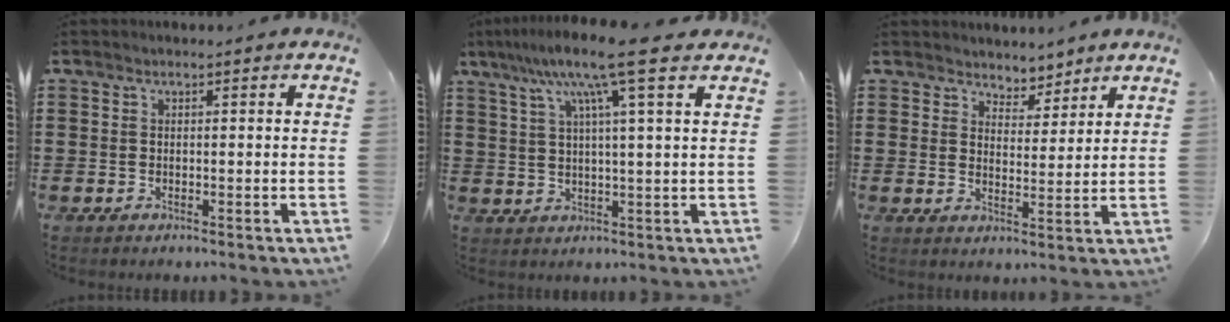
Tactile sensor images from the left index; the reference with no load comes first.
{"total": 9.8, "force": [5.9, 0.1, 7.8], "torque": [-0.160, -0.007, 0.096]}
{"total": 3.8, "force": [3.6, 1.3, -0.4], "torque": [-0.011, -0.008, 0.066]}